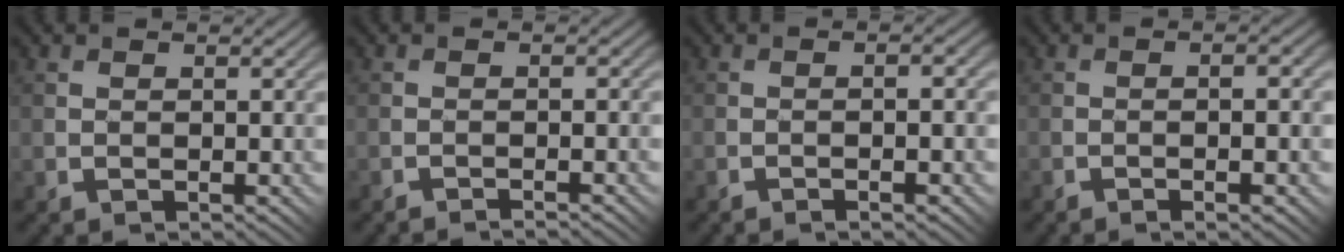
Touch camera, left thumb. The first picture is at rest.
{"total": 1.5, "force": [-1.4, -0.6, 0.2], "torque": [-0.004, 0.011, -0.029]}
{"total": 4.2, "force": [-2.0, 0.9, 3.6], "torque": [-0.046, 0.004, -0.024]}
{"total": 5.3, "force": [-2.1, 0.9, 4.8], "torque": [-0.062, 0.003, -0.023]}